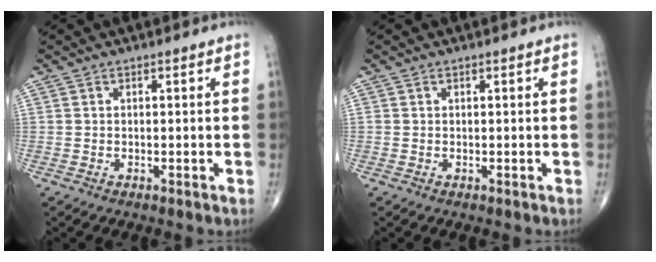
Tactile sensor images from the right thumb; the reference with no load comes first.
{"total": 0.0}